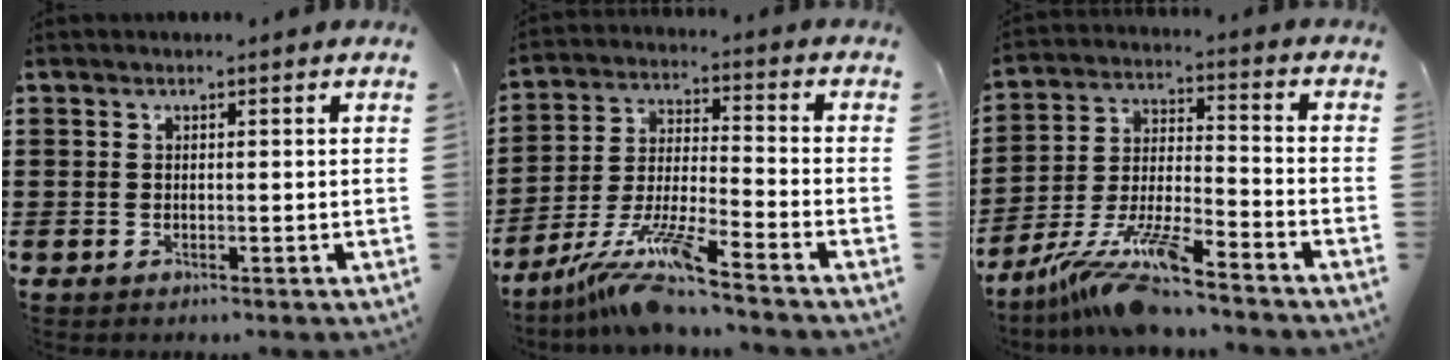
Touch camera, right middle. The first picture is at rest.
{"total": 10.8, "force": [-8.9, -0.2, 6.2], "torque": [-0.133, -0.009, -0.179]}
{"total": 11.5, "force": [-10.0, 0.1, 5.7], "torque": [-0.118, 0.003, -0.199]}